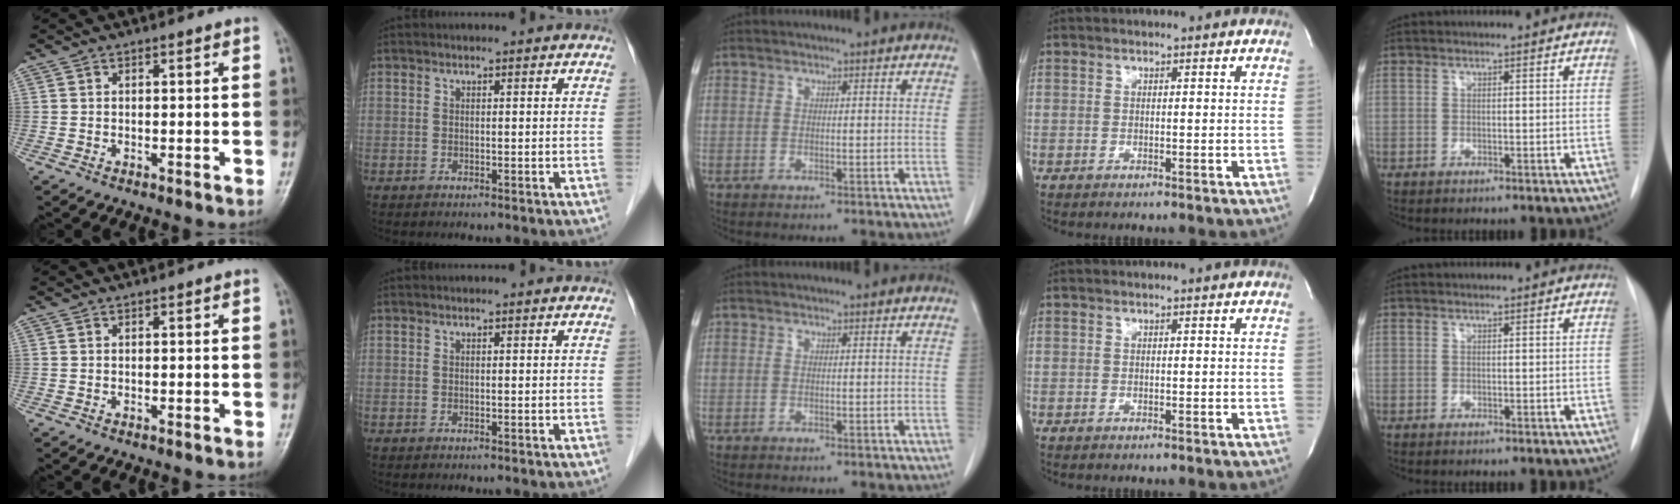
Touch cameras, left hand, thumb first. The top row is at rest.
{}